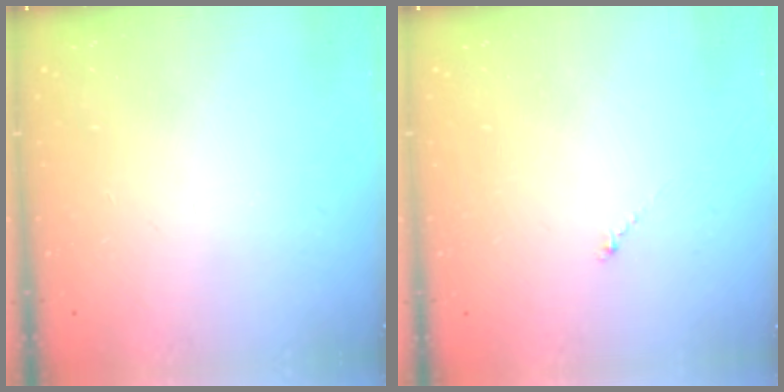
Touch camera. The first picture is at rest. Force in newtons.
{"total": 0.7, "press": 0.6, "slide": 0.4}